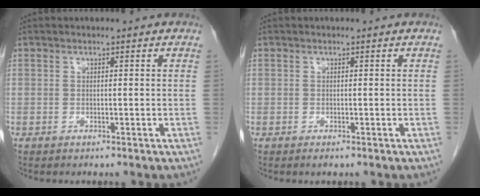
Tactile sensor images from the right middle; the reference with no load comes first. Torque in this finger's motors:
{"motor_torque": [0.45, -0.05, -0.14, -0.02]}